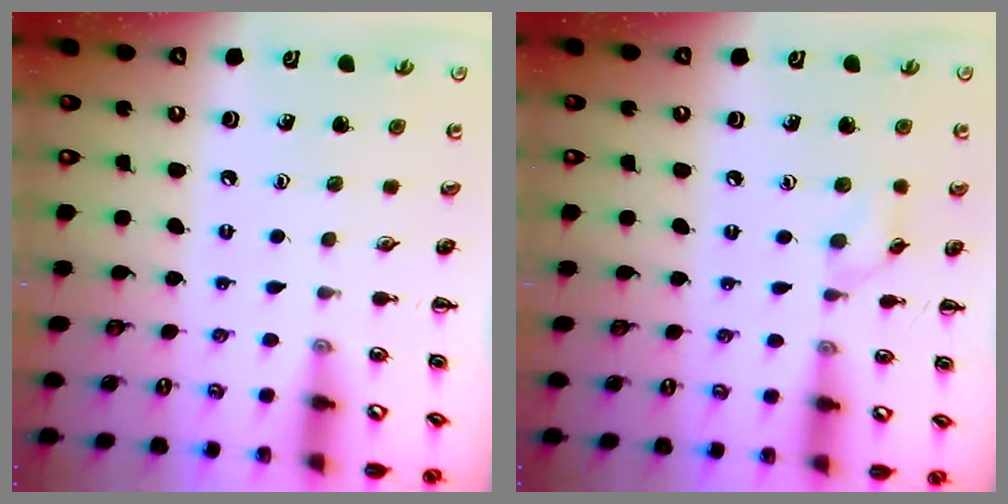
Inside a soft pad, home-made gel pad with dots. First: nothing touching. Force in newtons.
{"total": 5.8, "press": 5.5, "slide": 1.9}